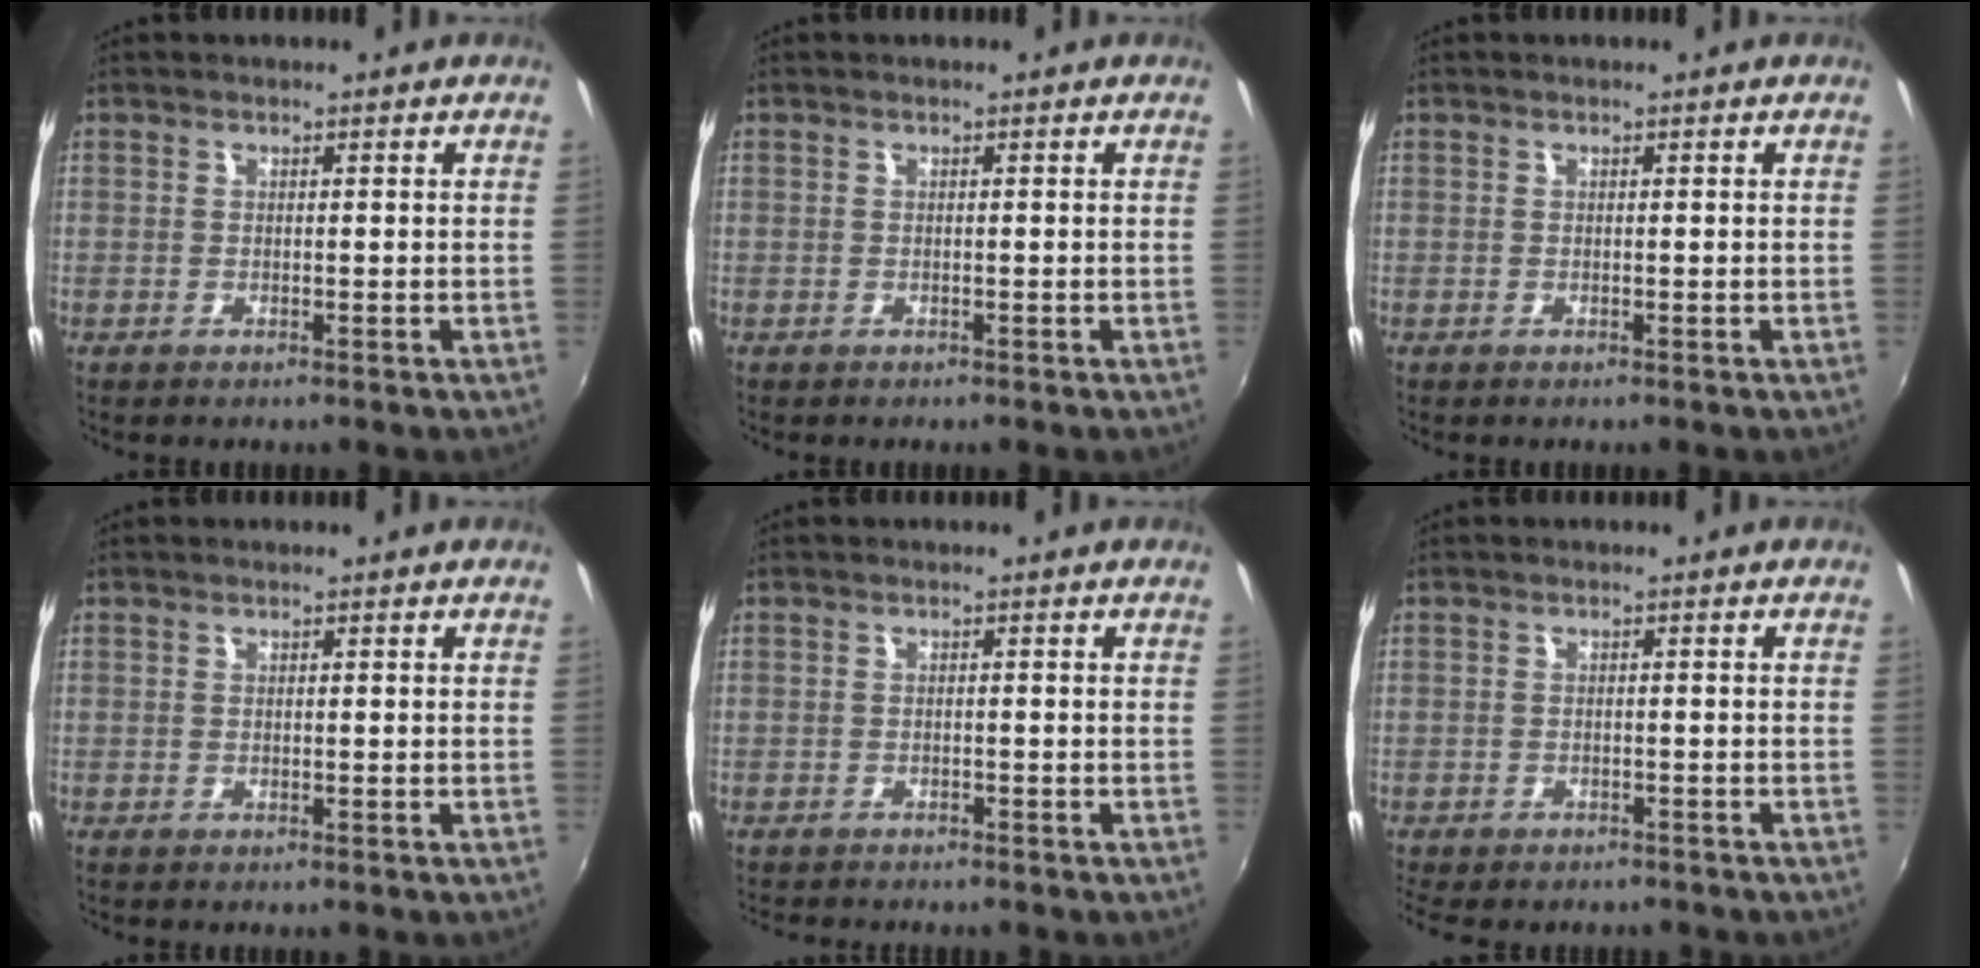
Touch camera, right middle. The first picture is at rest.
{"total": 0.0}
{"total": 0.0}
{"total": 0.0}
{"total": 3.7, "force": [-3.5, 0.7, 1.0], "torque": [-0.030, -0.013, -0.055]}
{"total": 6.5, "force": [-5.6, 2.3, 2.5], "torque": [-0.065, -0.018, -0.083]}